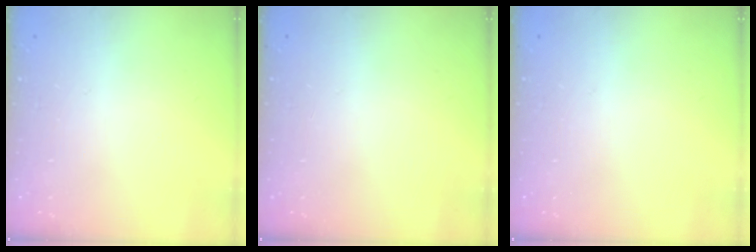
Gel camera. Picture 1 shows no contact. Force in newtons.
{"total": 0.0}
{"total": 0.0}